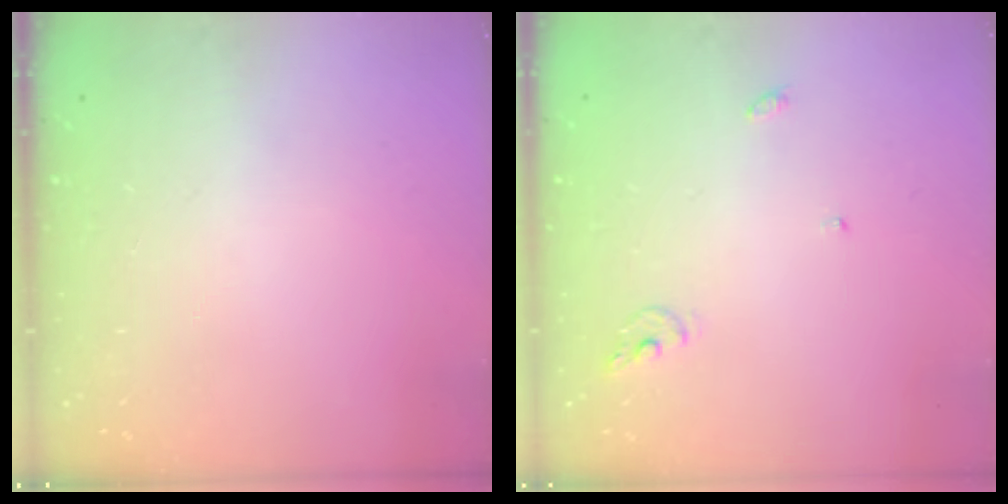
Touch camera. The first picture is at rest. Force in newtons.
{"total": 4.9, "press": 4.9, "slide": 0.4}